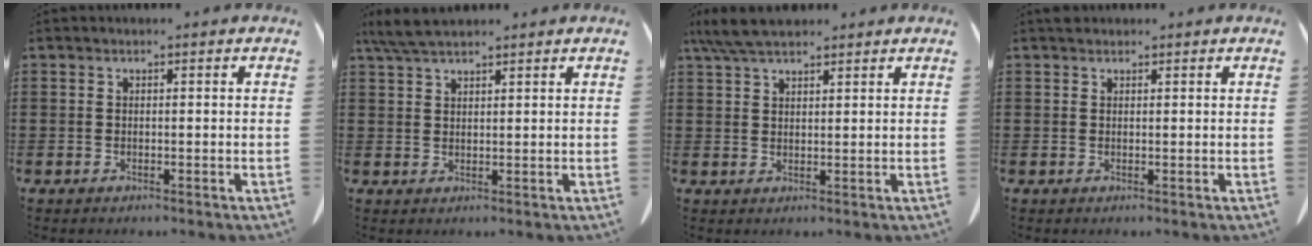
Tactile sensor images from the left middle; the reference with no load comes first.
{"total": 4.2, "force": [3.4, 0.9, 2.3], "torque": [-0.054, -0.001, 0.065]}
{"total": 5.5, "force": [4.3, 1.3, 3.0], "torque": [-0.069, -0.003, 0.082]}
{"total": 0.8, "force": [0.6, 0.4, 0.1], "torque": [-0.005, 0.002, 0.013]}